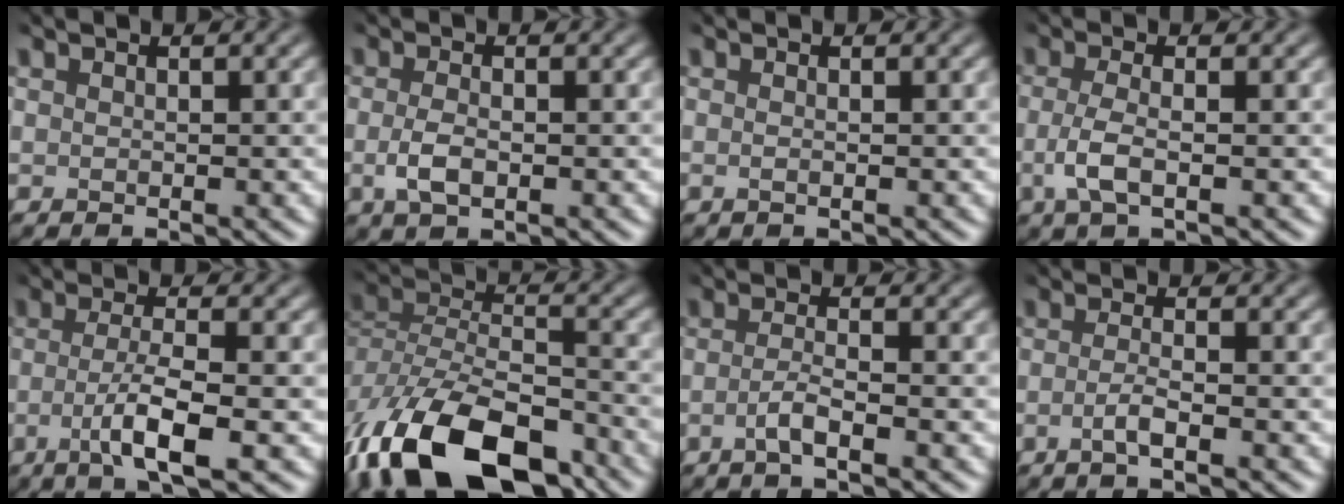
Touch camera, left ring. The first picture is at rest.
{"total": 2.2, "force": [-1.1, 0.5, 1.8], "torque": [-0.047, -0.001, -0.012]}
{"total": 1.3, "force": [0.3, 0.5, 1.1], "torque": [-0.004, 0.000, -0.014]}
{"total": 2.8, "force": [-1.5, 0.6, 2.3], "torque": [-0.058, -0.006, -0.019]}
{"total": 4.9, "force": [-2.0, 1.0, 4.3], "torque": [-0.079, -0.013, -0.030]}
{"total": 14.1, "force": [-10.1, 6.2, 7.8], "torque": [-0.179, -0.028, -0.166]}
{"total": 2.7, "force": [-1.7, 0.6, 2.0], "torque": [-0.038, -0.008, -0.029]}
{"total": 2.6, "force": [-1.6, 0.7, 2.0], "torque": [-0.035, -0.008, -0.027]}